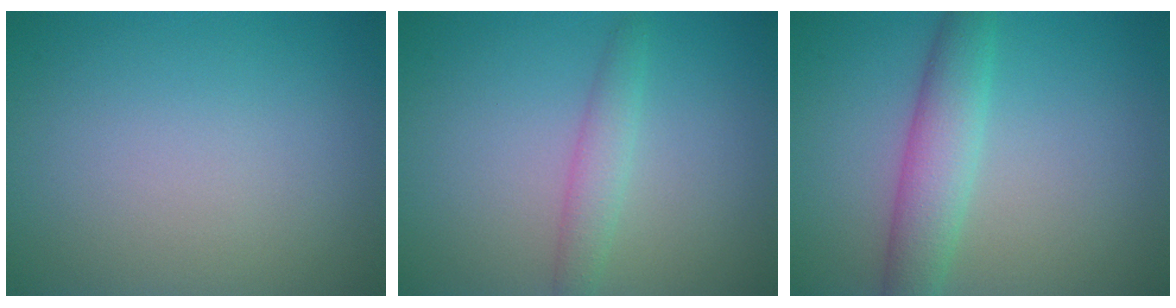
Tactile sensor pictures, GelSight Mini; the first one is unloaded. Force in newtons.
{"total": 2.0, "press": 2.0, "slide": 0.0}
{"total": 4.2, "press": 4.2, "slide": 0.4}